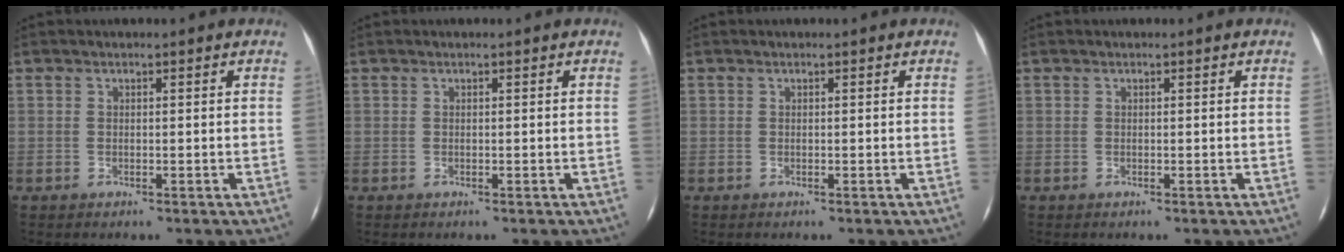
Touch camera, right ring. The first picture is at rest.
{"total": 0.0}
{"total": 0.0}
{"total": 0.0}